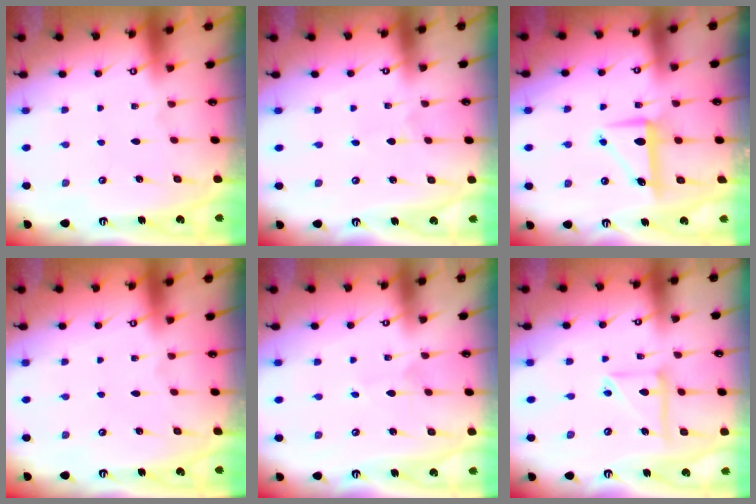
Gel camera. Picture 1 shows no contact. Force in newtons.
{"total": 0.5, "press": 0.5, "slide": 0.1}
{"total": 8.6, "press": 8.5, "slide": 0.1}
{"total": 0.0}
{"total": 2.1, "press": 2.1, "slide": 0.1}
{"total": 11.3, "press": 11.2, "slide": 1.6}